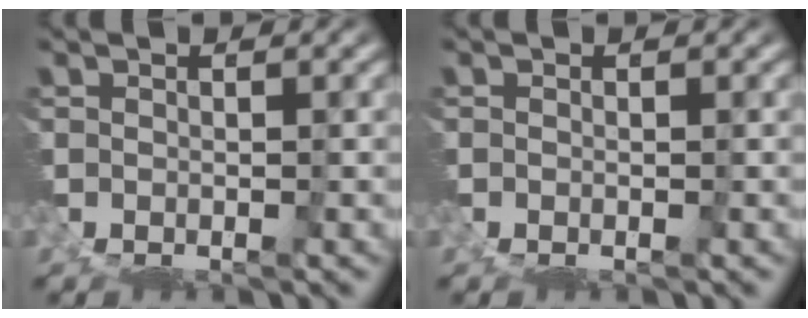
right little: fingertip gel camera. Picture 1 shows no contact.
{"total": 0.0}